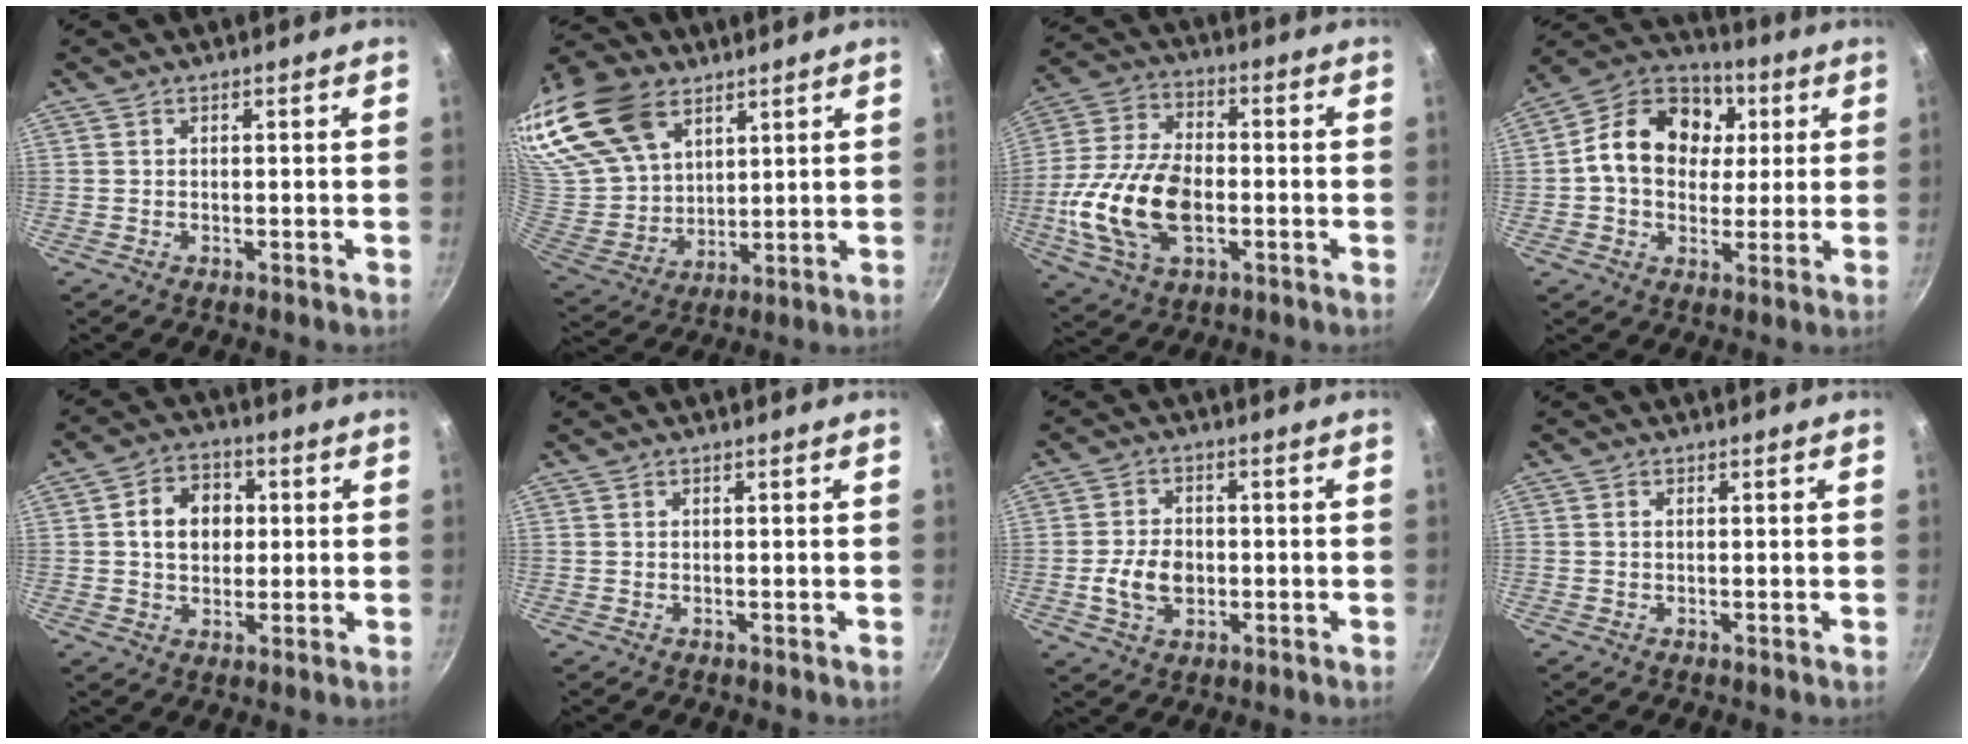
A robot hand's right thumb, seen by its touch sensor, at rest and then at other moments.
{"total": 23.9, "force": [12.8, 15.5, 12.9], "torque": [-0.269, -0.019, 0.255]}
{"total": 18.1, "force": [-3.4, 10.8, 14.1], "torque": [-0.269, 0.022, -0.065]}
{"total": 16.8, "force": [2.9, 13.1, 10.1], "torque": [-0.146, 0.016, 0.030]}
{"total": 9.0, "force": [1.2, 7.0, 5.4], "torque": [-0.062, 0.011, 0.011]}
{"total": 0.0}
{"total": 7.5, "force": [-1.3, 5.3, 5.1], "torque": [-0.080, 0.011, -0.023]}
{"total": 0.6, "force": [0.1, 0.4, 0.4], "torque": [-0.007, 0.003, 0.001]}